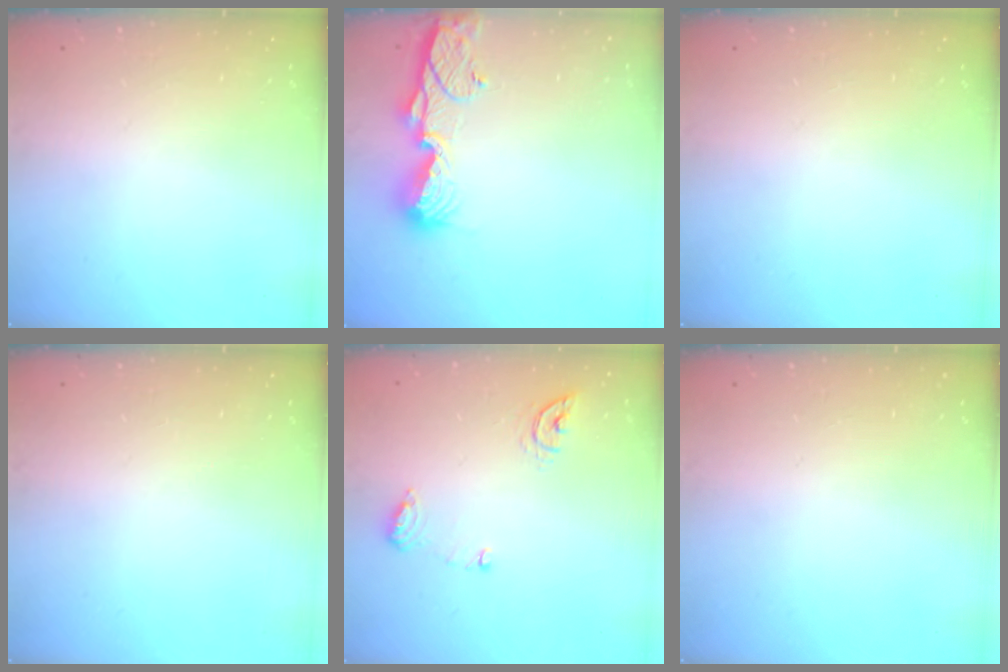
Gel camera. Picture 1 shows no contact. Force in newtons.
{"total": 10.6, "press": 10.5, "slide": 1.1}
{"total": 0.0}
{"total": 0.0}
{"total": 7.5, "press": 7.5, "slide": 0.8}
{"total": 0.0}